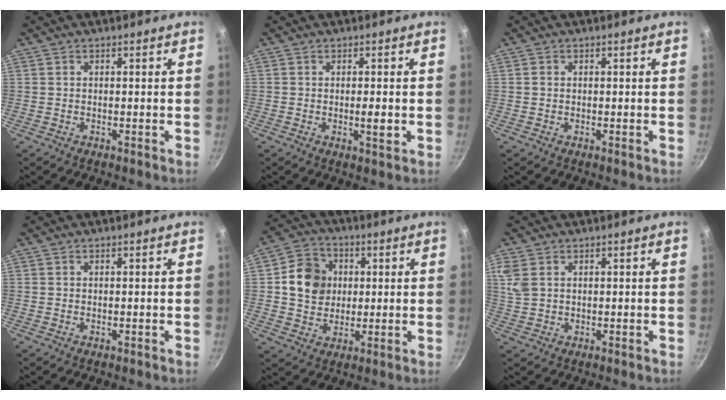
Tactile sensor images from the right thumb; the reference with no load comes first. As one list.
[{"total": 2.3, "force": [-0.2, 0.6, 2.2], "torque": [-0.037, -0.003, -0.003]}, {"total": 0.6, "force": [0.1, 0.5, 0.2], "torque": [-0.003, 0.002, 0.000]}, {"total": 0.0}, {"total": 10.4, "force": [1.7, 9.0, 4.9], "torque": [-0.056, 0.007, 0.022]}, {"total": 4.5, "force": [1.9, 3.0, 2.7], "torque": [-0.056, 0.001, 0.041]}]